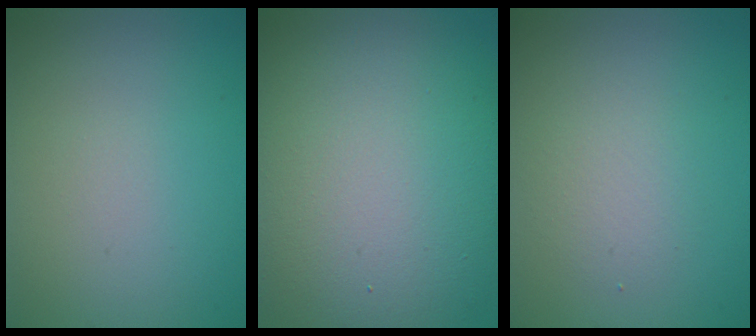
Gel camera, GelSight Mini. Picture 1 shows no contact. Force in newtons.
{"total": 14.4, "press": 14.4, "slide": 1.0}
{"total": 2.0, "press": 2.0, "slide": 0.1}